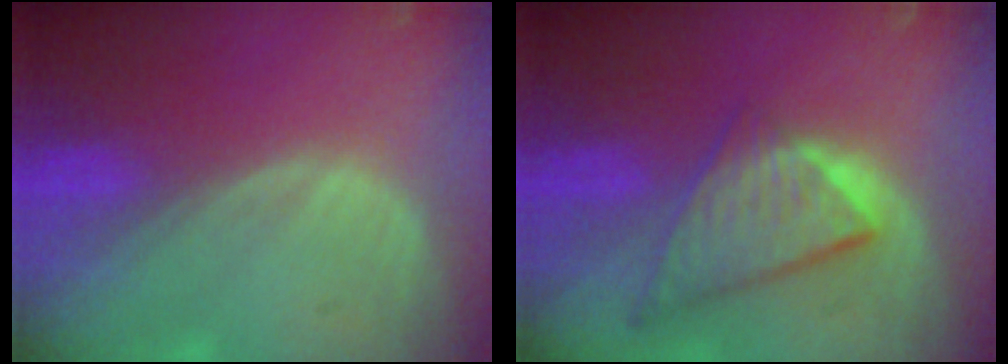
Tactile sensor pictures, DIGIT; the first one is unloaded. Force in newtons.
{"total": 8.7, "press": 7.5, "slide": 4.4}